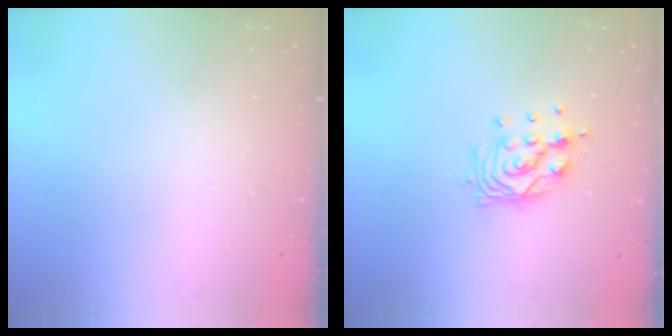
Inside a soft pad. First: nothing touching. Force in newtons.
{"total": 10.7, "press": 10.6, "slide": 1.1}